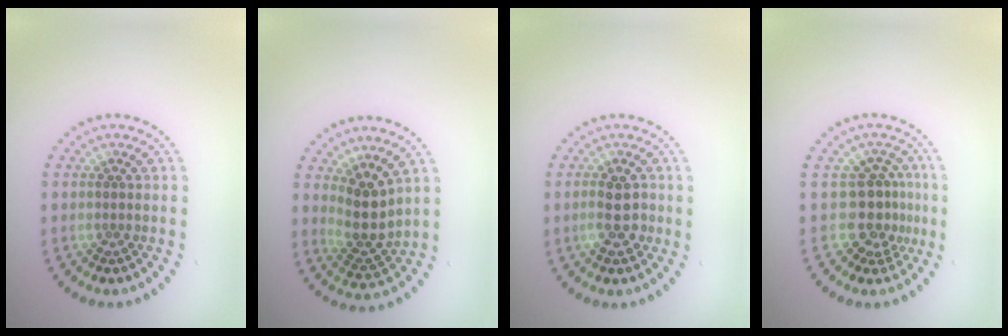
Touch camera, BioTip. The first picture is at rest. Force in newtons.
{"total": 3.5, "press": 2.7, "slide": 2.2}
{"total": 2.9, "press": 2.8, "slide": 0.3}
{"total": 3.3, "press": 2.5, "slide": 2.1}